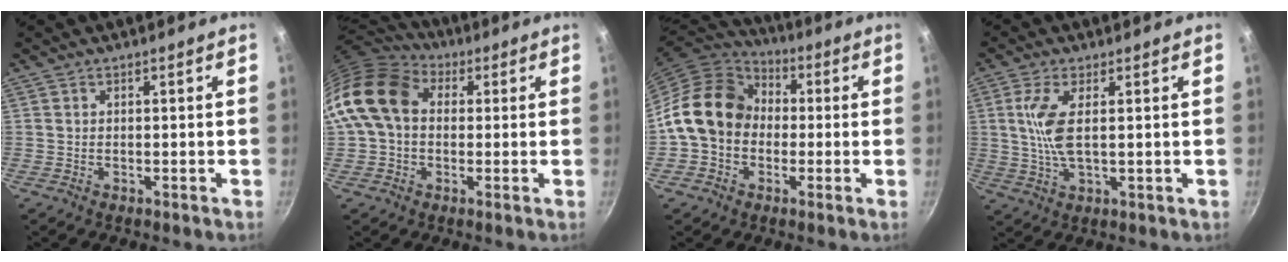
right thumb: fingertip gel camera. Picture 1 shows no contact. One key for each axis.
{"total": 15.1, "fx": 2.0, "fy": 11.3, "fz": 9.8, "tx": -0.168, "ty": 0.027, "tz": 0.020}
{"total": 15.0, "fx": -0.1, "fy": 12.4, "fz": 8.4, "tx": -0.110, "ty": 0.037, "tz": -0.015}
{"total": 7.0, "fx": 1.4, "fy": 2.4, "fz": 6.5, "tx": -0.142, "ty": -0.002, "tz": 0.030}